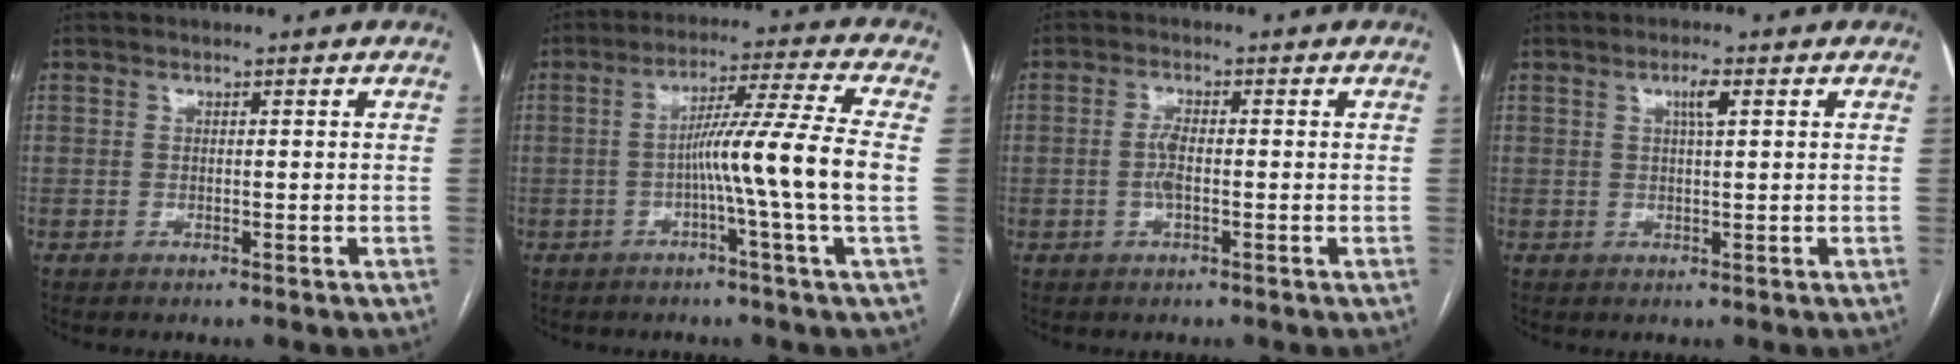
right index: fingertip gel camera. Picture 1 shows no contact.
{"total": 10.7, "force": [-1.6, -2.5, 10.3], "torque": [-0.171, 0.003, -0.030]}
{"total": 2.9, "force": [-0.5, 0.8, 2.7], "torque": [-0.061, 0.000, -0.010]}
{"total": 2.4, "force": [0.9, 0.2, 2.2], "torque": [-0.040, 0.001, 0.016]}